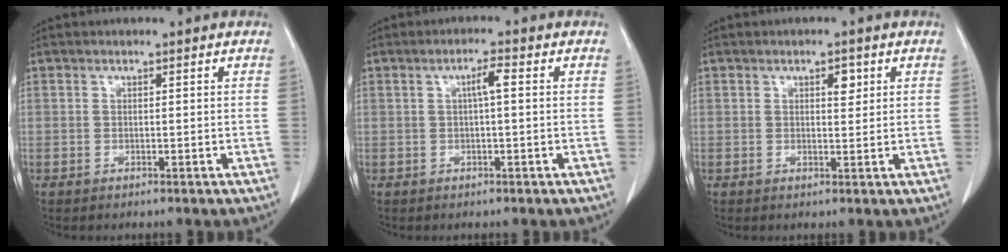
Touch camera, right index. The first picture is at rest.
{"total": 2.5, "force": [0.4, 0.3, 2.4], "torque": [-0.042, 0.005, 0.007]}
{"total": 2.1, "force": [0.9, 0.9, 1.7], "torque": [-0.024, -0.002, 0.014]}